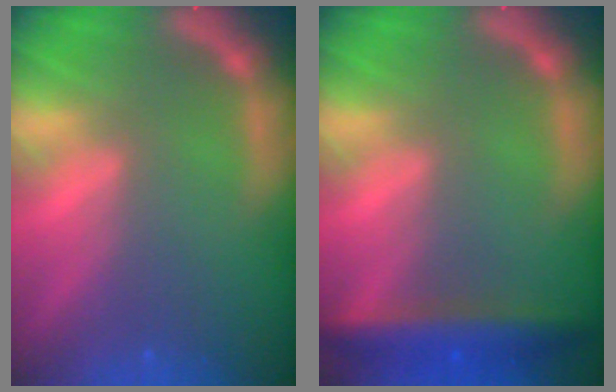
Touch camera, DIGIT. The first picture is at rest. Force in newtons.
{"total": 5.0}